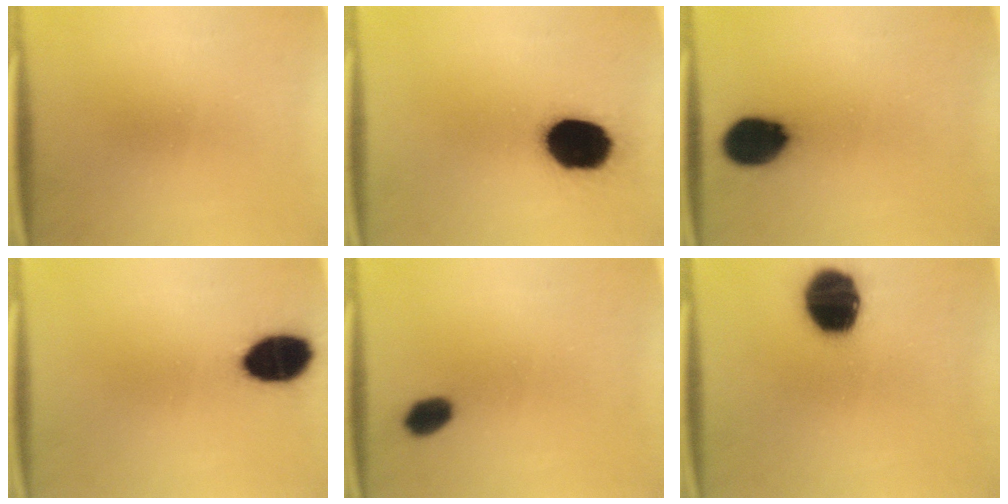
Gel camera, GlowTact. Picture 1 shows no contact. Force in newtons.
{"total": 19.4}
{"total": 11.9}
{"total": 12.9}
{"total": 4.6}
{"total": 17.7}